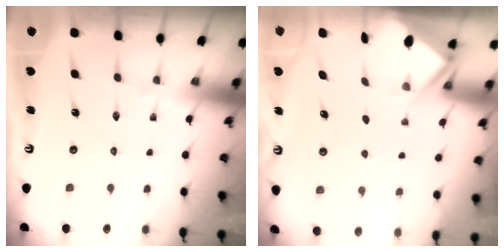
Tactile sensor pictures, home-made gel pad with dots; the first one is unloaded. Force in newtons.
{"total": 2.9, "press": 2.9, "slide": 0.3}